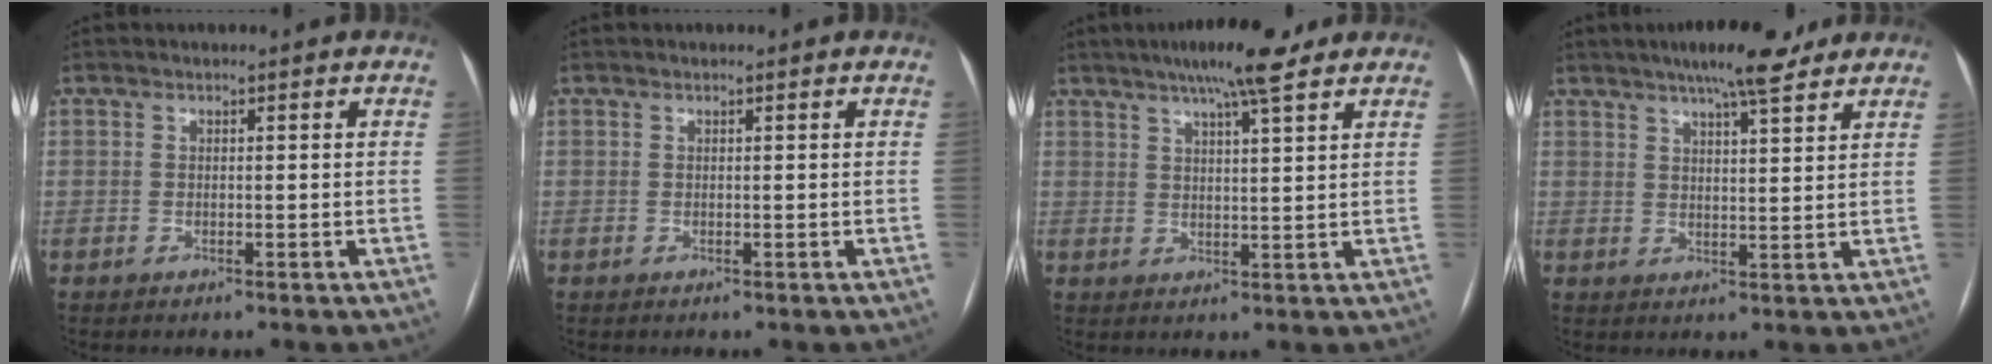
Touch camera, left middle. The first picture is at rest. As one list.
[{"total": 0.0}, {"total": 9.5, "force": [6.8, 0.8, 6.5], "torque": [-0.101, 0.018, 0.101]}, {"total": 9.2, "force": [7.0, 1.4, 5.8], "torque": [-0.087, 0.013, 0.101]}]